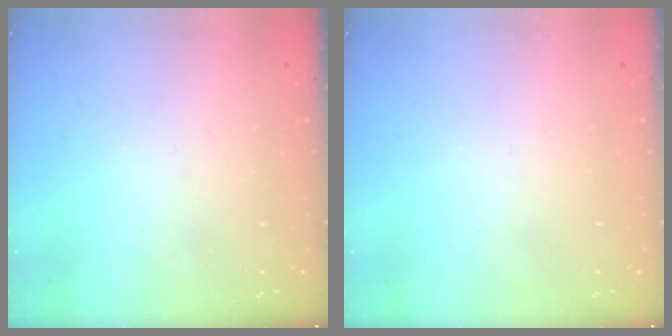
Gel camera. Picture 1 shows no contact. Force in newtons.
{"total": 1.8, "press": 1.7, "slide": 0.1}